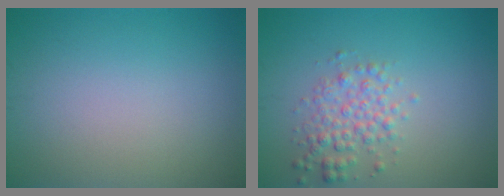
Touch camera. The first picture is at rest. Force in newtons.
{"total": 2.8, "press": 2.8, "slide": 0.0}